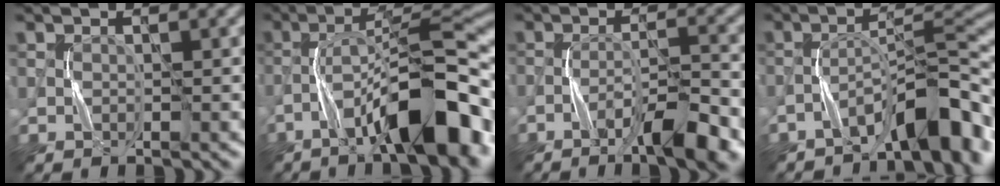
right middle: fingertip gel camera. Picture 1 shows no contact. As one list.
[{"total": 10.9, "force": [-5.6, 2.6, 9.0], "torque": [-0.136, 0.023, -0.089]}, {"total": 6.2, "force": [-4.0, 1.1, 4.6], "torque": [-0.073, 0.005, -0.066]}, {"total": 7.6, "force": [-5.3, 2.0, 5.2], "torque": [-0.068, 0.015, -0.087]}]